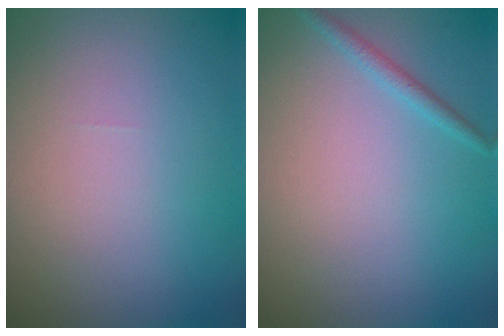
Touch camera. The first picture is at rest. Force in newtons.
{"total": 1.2, "press": 1.2, "slide": 0.0}